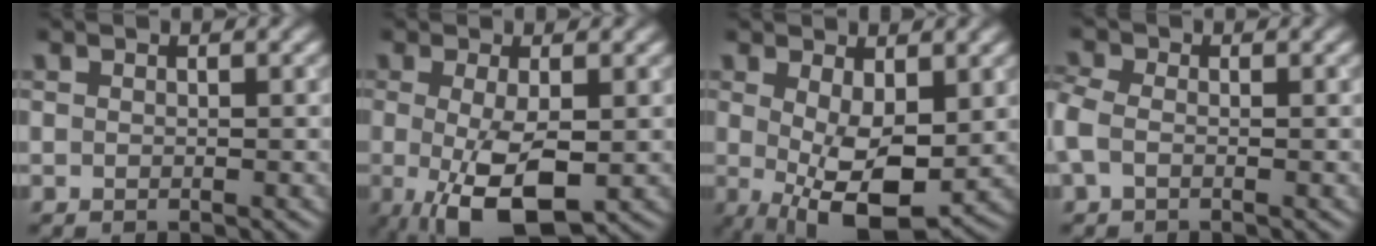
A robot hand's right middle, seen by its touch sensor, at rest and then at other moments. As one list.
[{"total": 6.3, "force": [-1.2, 2.1, 5.8], "torque": [-0.114, -0.018, -0.016]}, {"total": 7.5, "force": [-0.3, 3.1, 6.8], "torque": [-0.121, -0.017, 0.004]}, {"total": 2.2, "force": [-0.6, 1.5, 1.5], "torque": [-0.044, 0.002, -0.024]}]